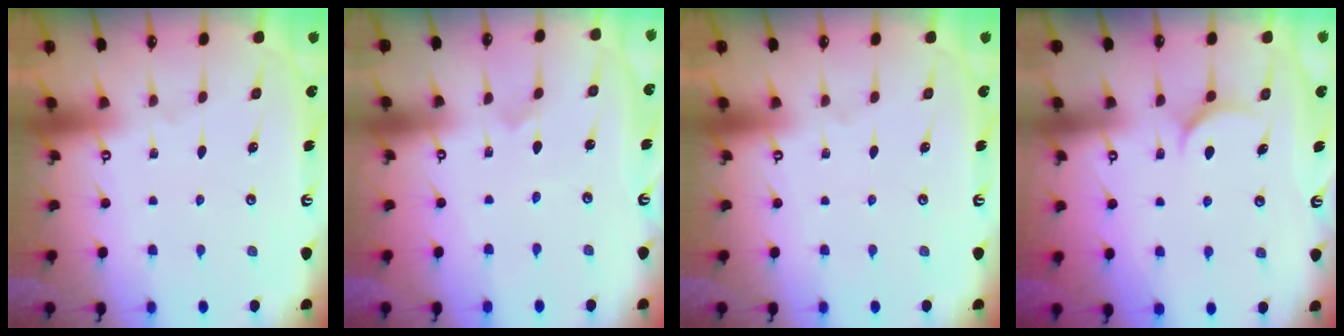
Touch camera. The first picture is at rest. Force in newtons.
{"total": 0.0}
{"total": 0.0}
{"total": 4.6, "press": 4.6, "slide": 0.2}